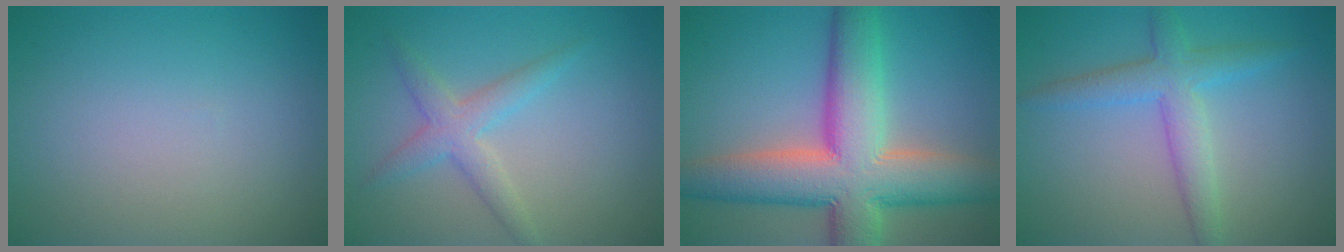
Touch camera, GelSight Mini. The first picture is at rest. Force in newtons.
{"total": 2.8, "press": 2.8, "slide": 0.0}
{"total": 11.9, "press": 11.8, "slide": 1.0}
{"total": 3.8, "press": 3.8, "slide": 0.0}